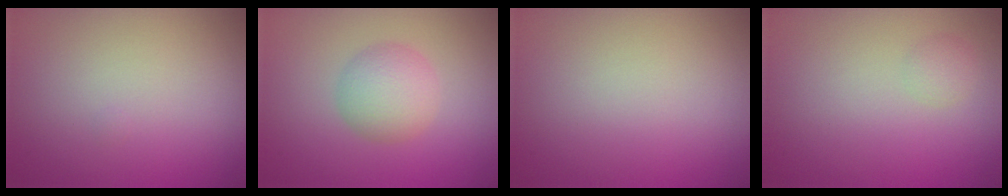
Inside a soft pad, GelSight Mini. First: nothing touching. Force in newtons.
{"total": 3.4, "press": 3.4, "slide": 0.1}
{"total": 0.0}
{"total": 1.0, "press": 1.0, "slide": 0.0}